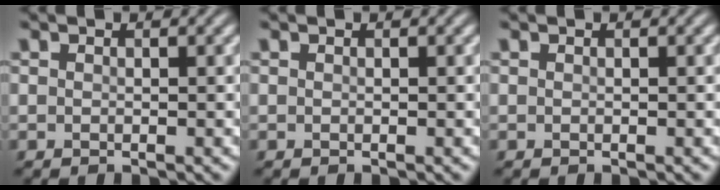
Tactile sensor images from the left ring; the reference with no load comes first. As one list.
[{"total": 0.0}, {"total": 0.0}]